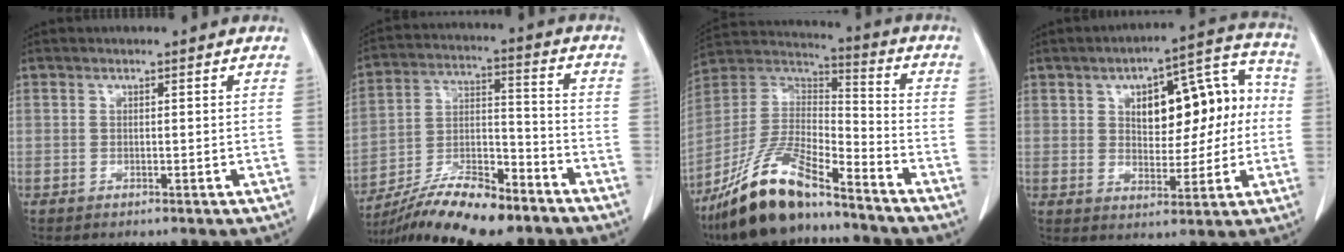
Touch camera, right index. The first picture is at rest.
{"total": 16.3, "force": [-12.9, 3.5, 9.2], "torque": [-0.177, -0.001, -0.229]}
{"total": 17.5, "force": [-13.3, 4.1, 10.7], "torque": [-0.222, -0.007, -0.248]}
{"total": 14.1, "force": [1.8, 6.7, 12.3], "torque": [-0.160, 0.050, 0.038]}